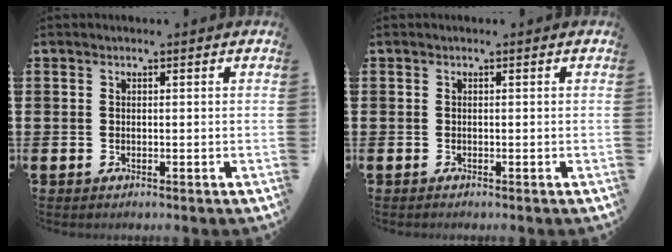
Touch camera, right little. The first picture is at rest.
{"total": 0.0}